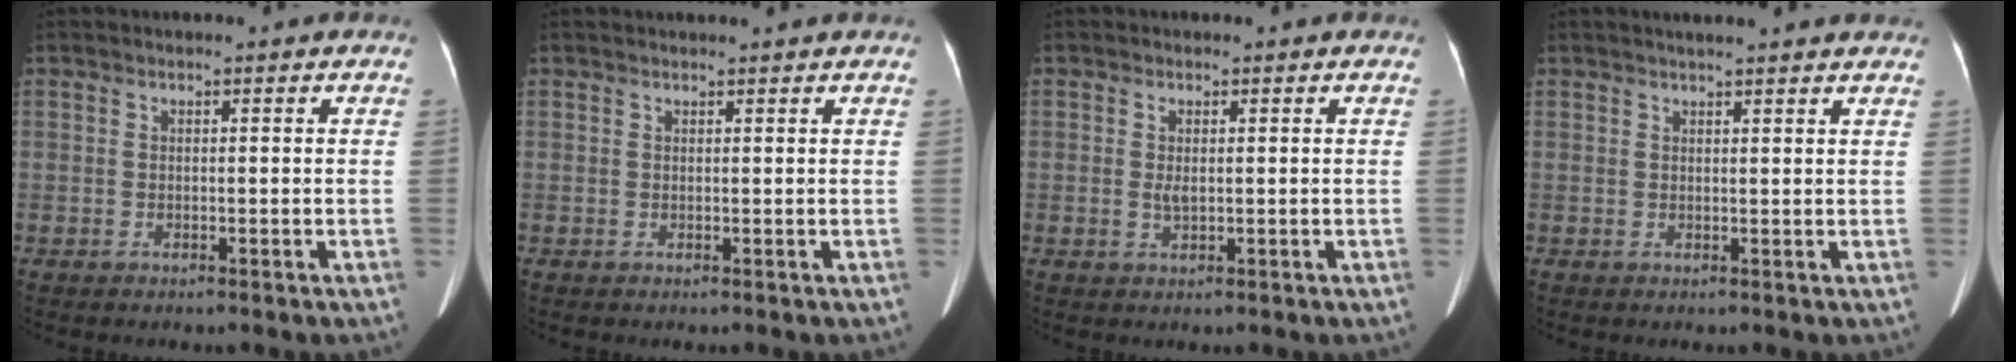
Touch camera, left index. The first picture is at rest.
{"total": 2.1, "force": [2.0, -0.4, 0.6], "torque": [-0.009, 0.012, 0.028]}
{"total": 1.5, "force": [0.3, 0.7, 1.3], "torque": [-0.028, 0.000, 0.012]}
{"total": 7.8, "force": [6.9, 0.5, 3.5], "torque": [-0.047, 0.021, 0.074]}